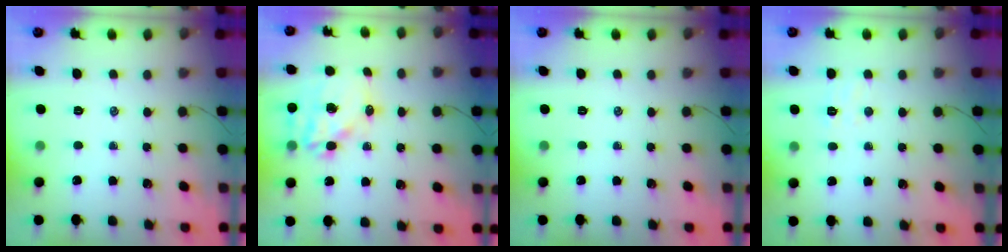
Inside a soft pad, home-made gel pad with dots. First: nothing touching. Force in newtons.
{"total": 14.9, "press": 14.5, "slide": 3.5}
{"total": 0.0}
{"total": 3.5, "press": 3.3, "slide": 1.0}